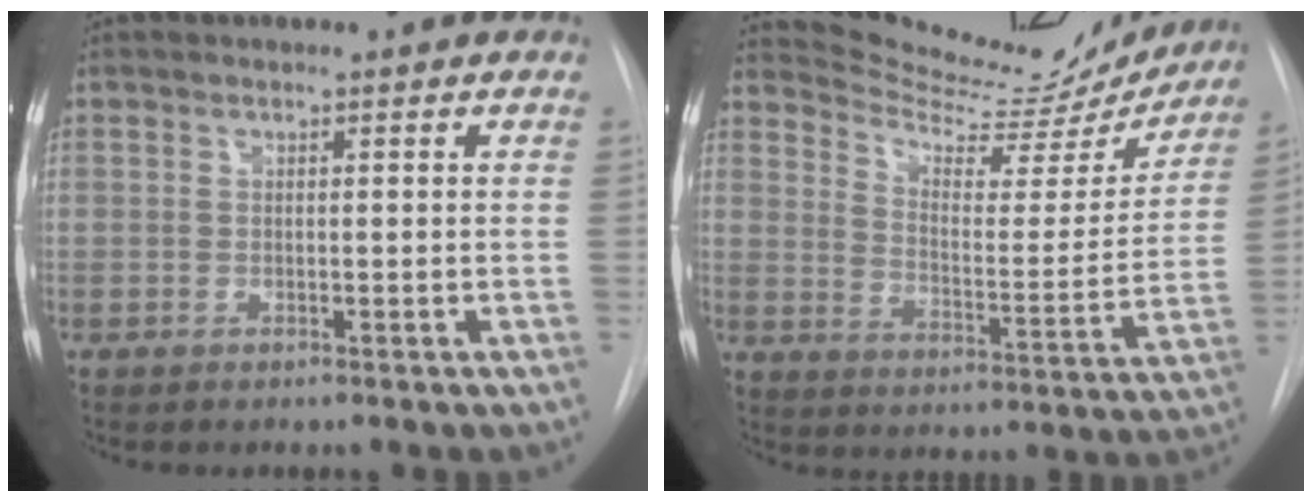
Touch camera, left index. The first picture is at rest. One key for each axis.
{"total": 18.3, "fx": 17.5, "fy": 3.6, "fz": 3.6, "tx": -0.052, "ty": -0.051, "tz": 0.231}